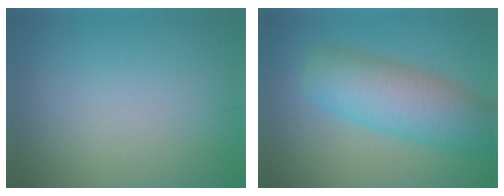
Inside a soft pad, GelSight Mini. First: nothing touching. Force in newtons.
{"total": 7.3, "press": 7.3, "slide": 0.3}